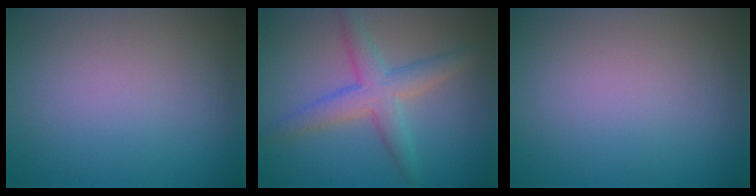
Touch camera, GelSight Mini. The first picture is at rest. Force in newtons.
{"total": 4.1, "press": 4.1, "slide": 0.1}
{"total": 0.0}